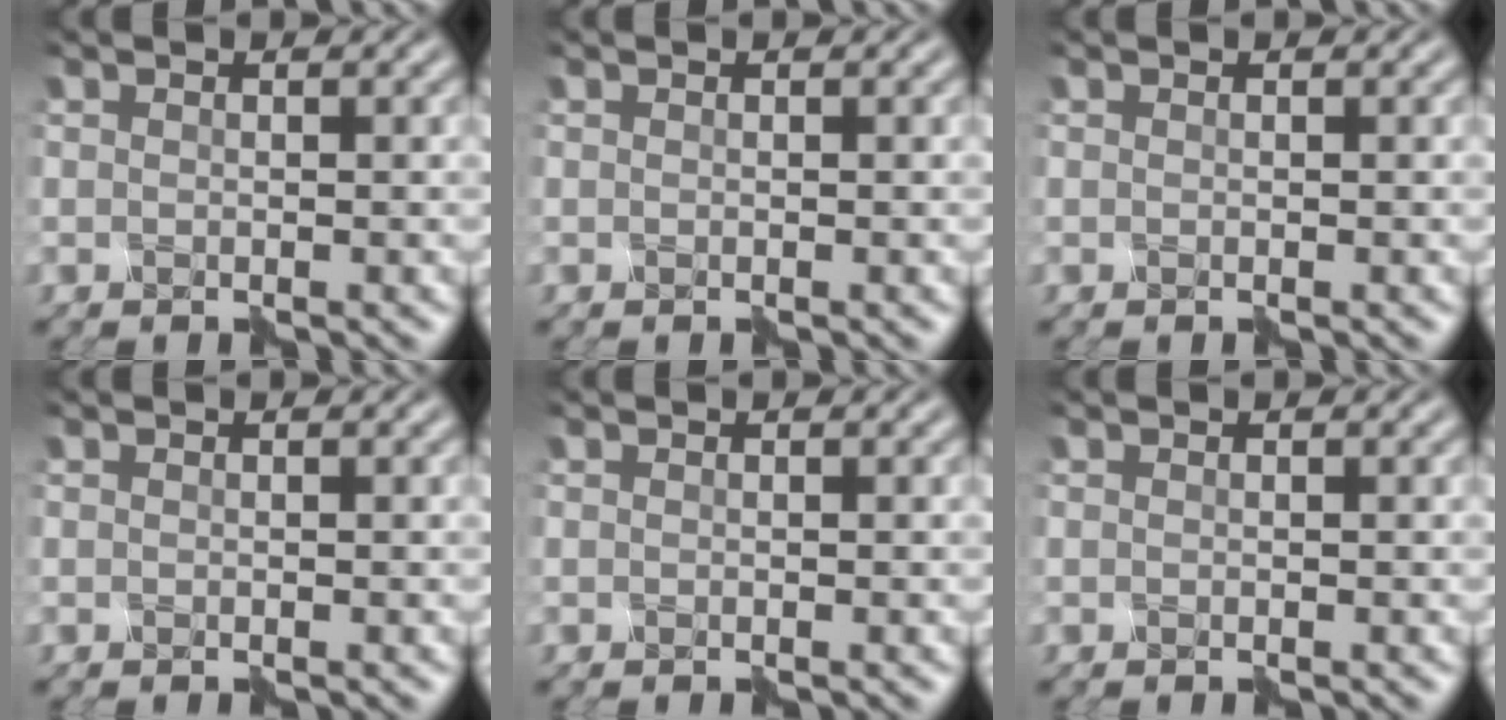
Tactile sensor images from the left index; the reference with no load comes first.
{"total": 0.0}
{"total": 0.0}
{"total": 0.0}
{"total": 0.0}
{"total": 0.0}